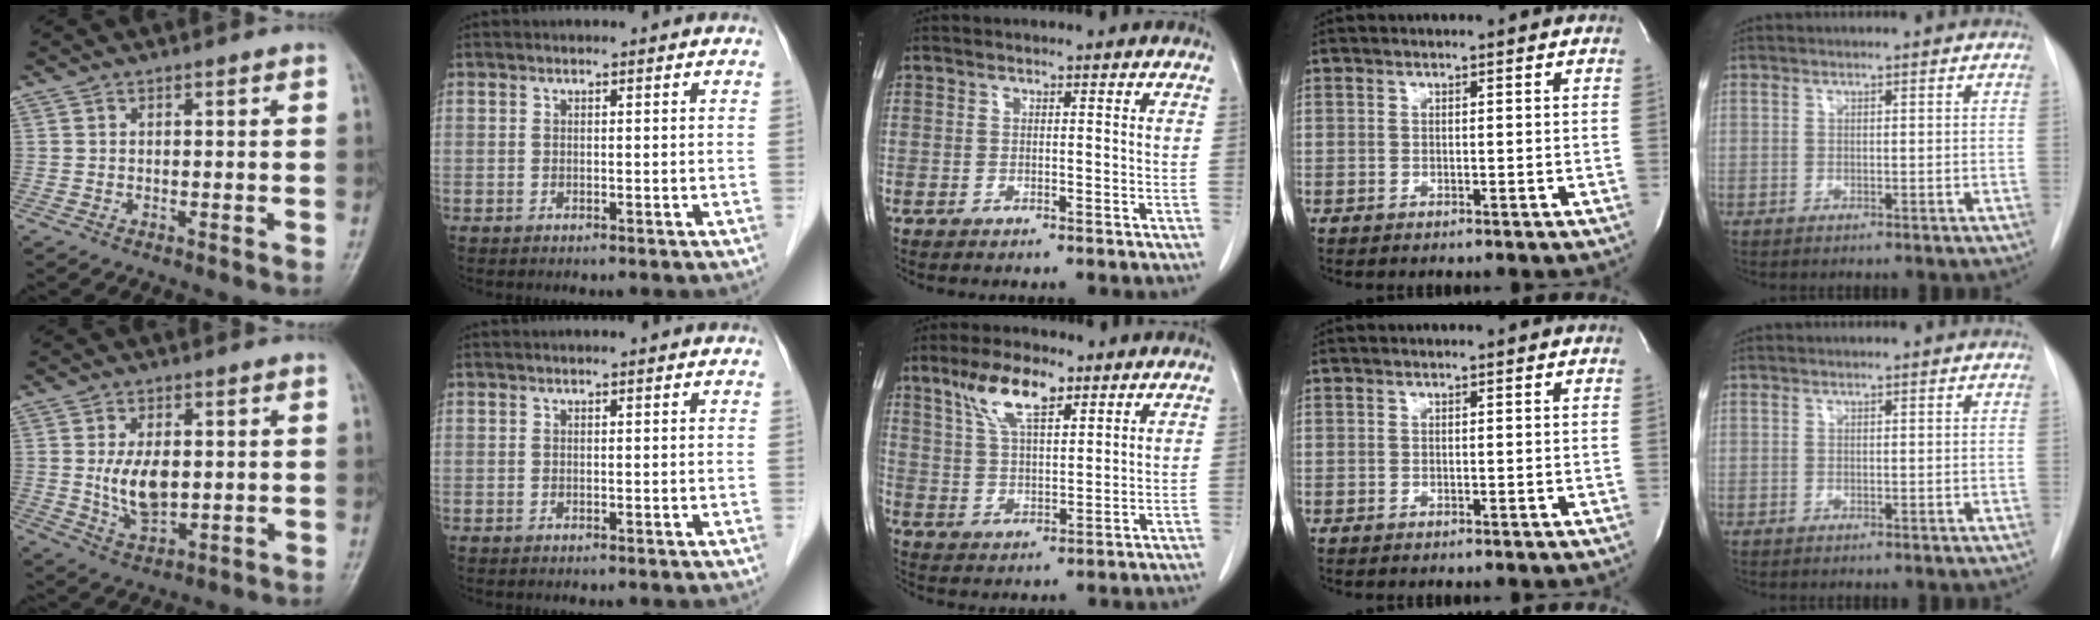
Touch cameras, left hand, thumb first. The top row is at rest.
{"thumb": {"total": 8.5, "force": [0.6, 4.8, 7.0], "torque": [-0.117, -0.012, 0.021]}, "middle": {"total": 8.8, "force": [5.4, 2.7, 6.4], "torque": [-0.130, 0.013, 0.106]}}